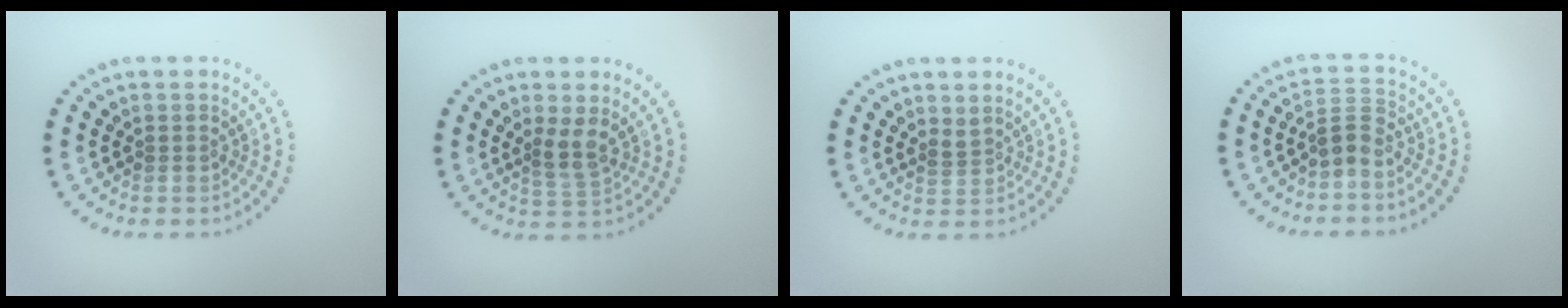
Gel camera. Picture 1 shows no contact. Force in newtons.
{"total": 2.1, "press": 1.6, "slide": 1.4}
{"total": 0.8, "press": 0.5, "slide": 0.6}
{"total": 2.3, "press": 1.6, "slide": 1.6}